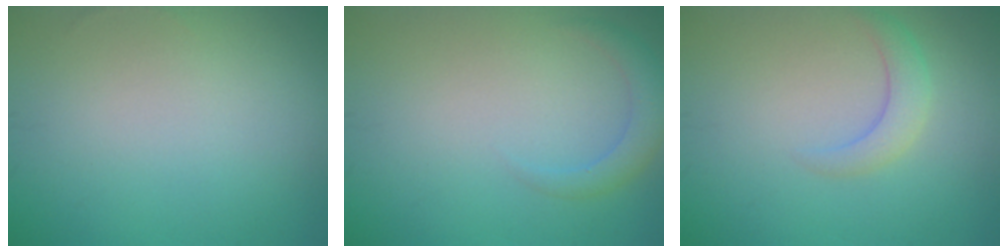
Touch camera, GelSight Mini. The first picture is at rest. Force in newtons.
{"total": 1.9, "press": 1.9, "slide": 0.1}
{"total": 2.1, "press": 2.0, "slide": 0.3}